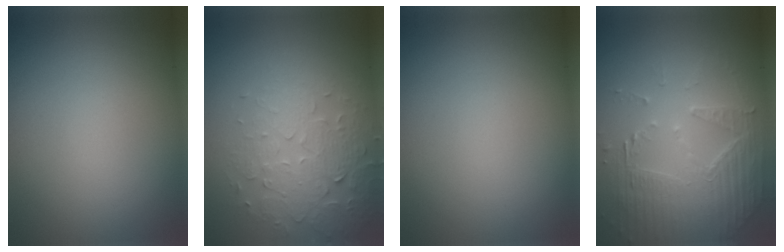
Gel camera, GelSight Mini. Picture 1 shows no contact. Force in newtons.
{"total": 3.8, "press": 3.5, "slide": 1.5}
{"total": 0.0}
{"total": 5.0, "press": 4.4, "slide": 2.4}